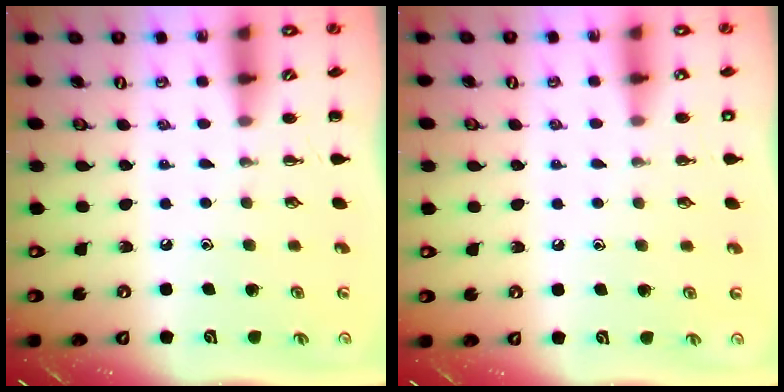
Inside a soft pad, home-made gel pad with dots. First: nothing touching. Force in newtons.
{"total": 1.4, "press": 1.4, "slide": 0.1}